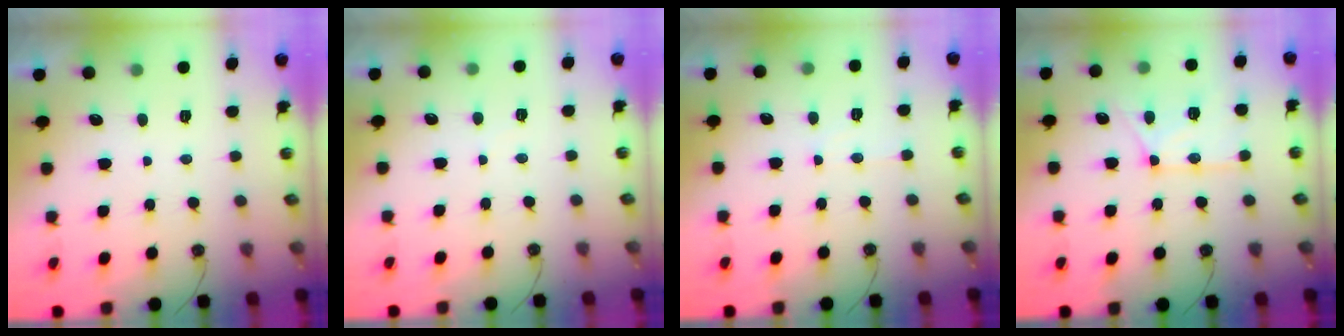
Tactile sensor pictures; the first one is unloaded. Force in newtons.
{"total": 2.9, "press": 2.9, "slide": 0.4}
{"total": 5.2, "press": 5.2, "slide": 0.5}
{"total": 13.1, "press": 13.0, "slide": 1.3}